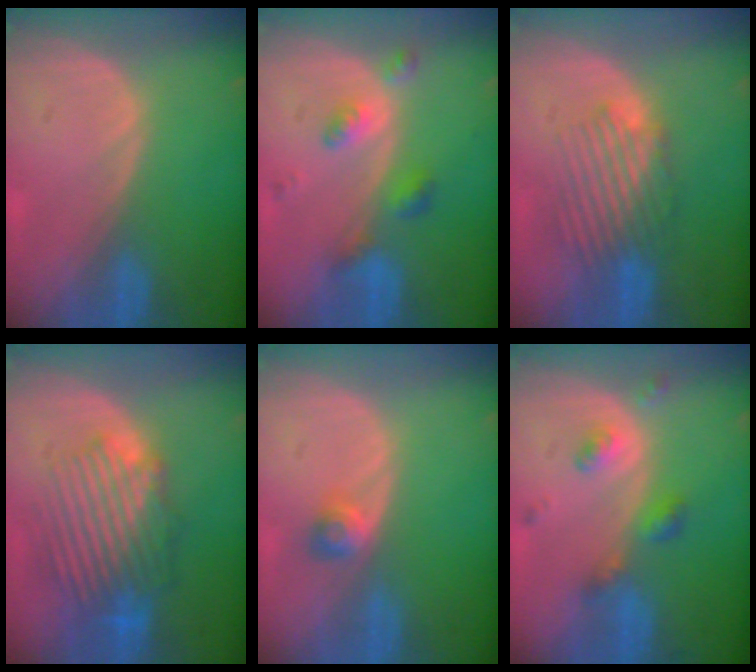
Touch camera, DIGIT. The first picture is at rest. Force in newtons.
{"total": 5.3, "press": 4.6, "slide": 2.7}
{"total": 6.2, "press": 6.1, "slide": 1.5}
{"total": 9.6, "press": 9.0, "slide": 3.3}
{"total": 2.6, "press": 2.3, "slide": 1.2}
{"total": 5.1, "press": 4.5, "slide": 2.5}